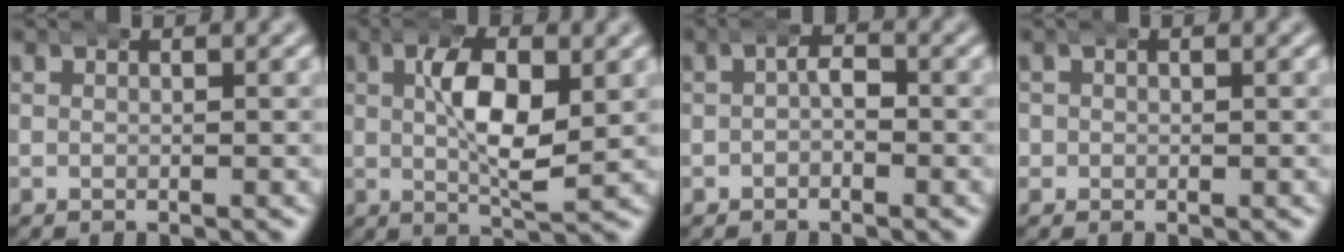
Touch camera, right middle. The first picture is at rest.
{"total": 5.1, "force": [1.0, 1.7, 4.7], "torque": [-0.079, -0.012, 0.017]}
{"total": 1.6, "force": [-0.2, 1.1, 1.1], "torque": [-0.016, -0.004, -0.004]}
{"total": 1.6, "force": [0.1, 1.6, 0.0], "torque": [-0.006, 0.000, -0.005]}